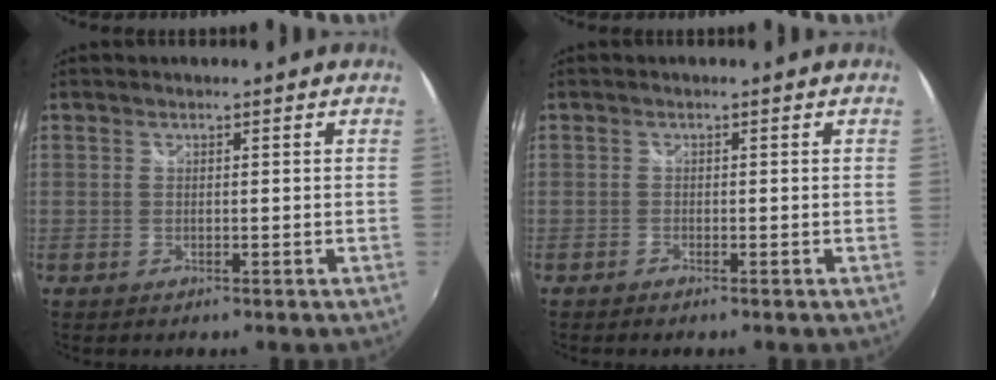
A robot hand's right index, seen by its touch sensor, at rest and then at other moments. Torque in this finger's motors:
{"motor_torque": [0.09, 0.03, 0.03, -0.02]}